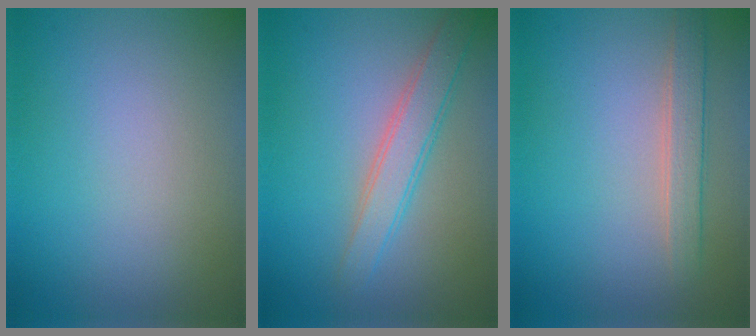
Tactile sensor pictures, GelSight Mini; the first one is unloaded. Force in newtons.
{"total": 3.1, "press": 3.1, "slide": 0.1}
{"total": 2.2, "press": 2.2, "slide": 0.1}